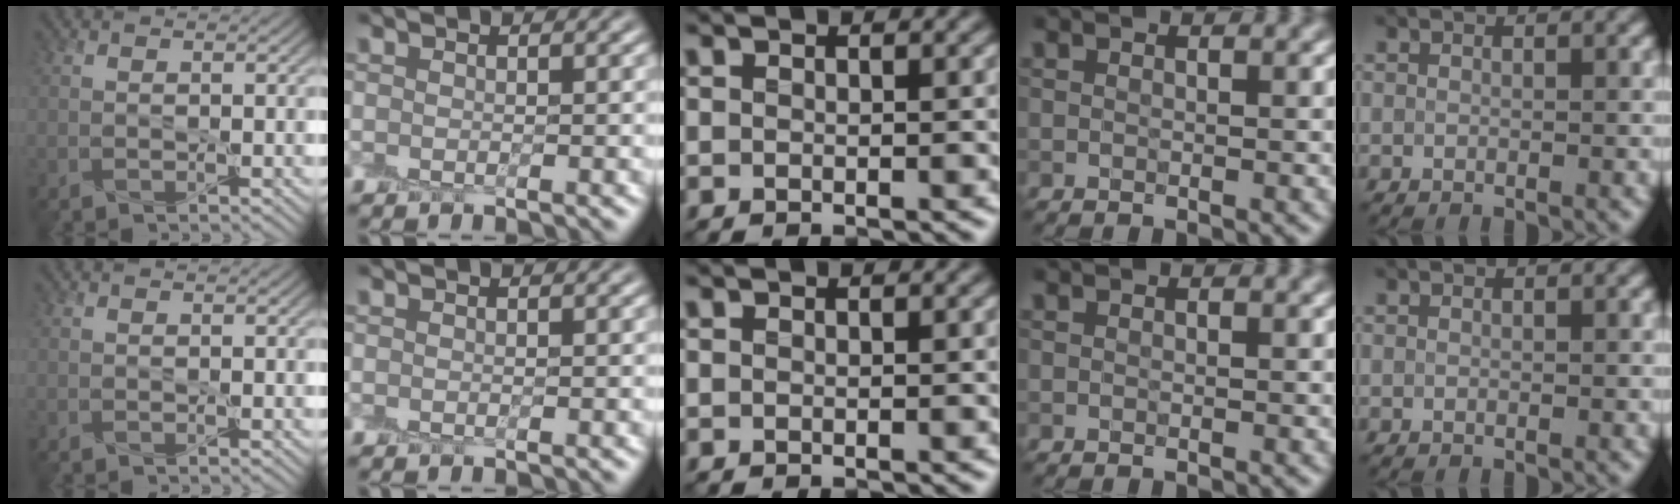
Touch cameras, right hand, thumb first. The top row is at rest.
{}